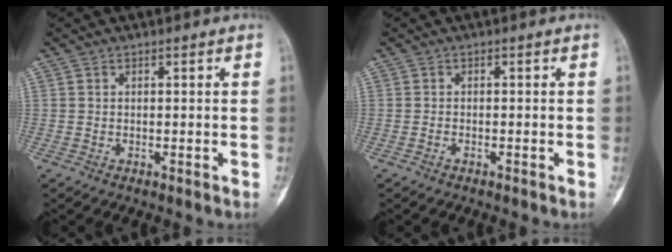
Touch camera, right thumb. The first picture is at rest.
{"total": 0.6, "force": [-0.5, 0.3, 0.3], "torque": [-0.011, 0.004, -0.008]}